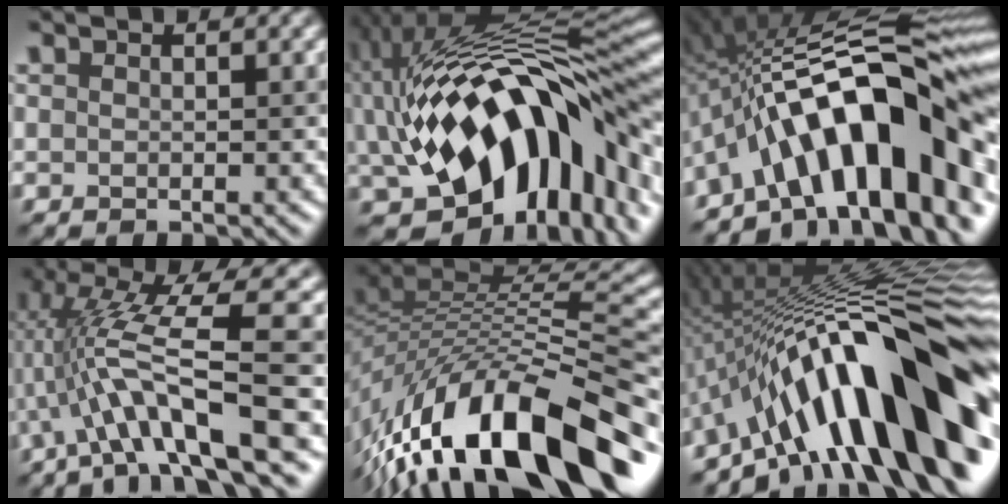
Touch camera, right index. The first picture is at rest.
{"total": 16.4, "force": [-0.1, 9.5, 13.3], "torque": [-0.205, 0.004, -0.011]}
{"total": 16.9, "force": [-5.7, 6.3, 14.7], "torque": [-0.182, 0.060, -0.117]}
{"total": 9.5, "force": [-1.1, 2.2, 9.2], "torque": [-0.164, 0.012, -0.022]}
{"total": 16.6, "force": [-9.4, 5.9, 12.3], "torque": [-0.228, 0.014, -0.163]}
{"total": 17.2, "force": [-4.6, 5.3, 15.7], "torque": [-0.210, 0.046, -0.090]}